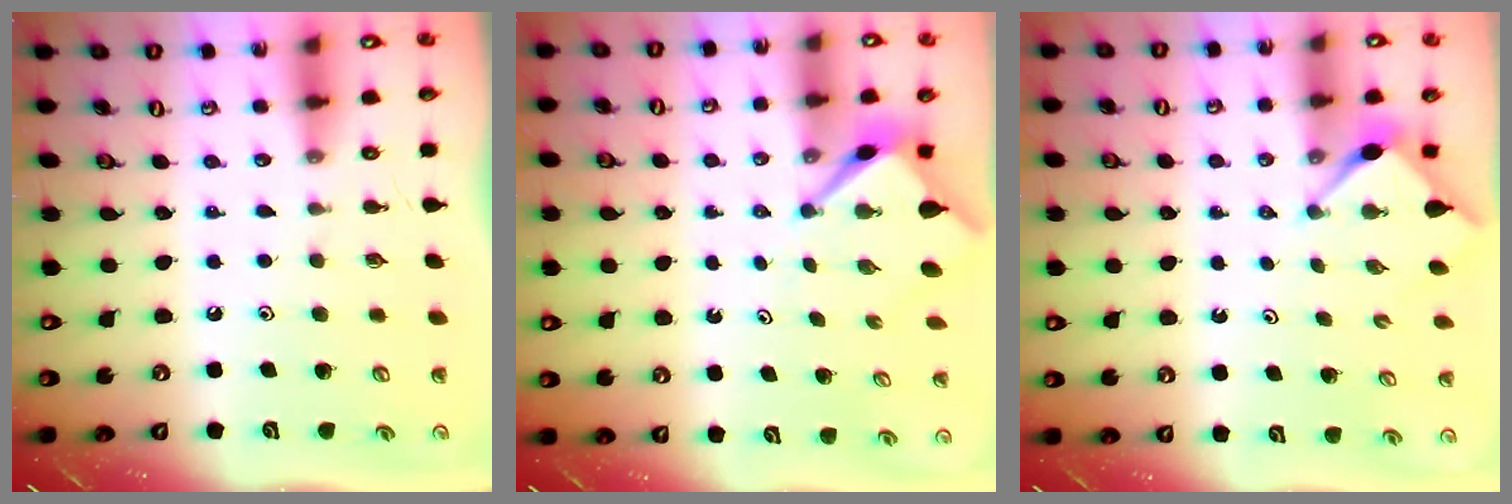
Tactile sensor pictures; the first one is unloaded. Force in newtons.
{"total": 3.1, "press": 3.1, "slide": 0.2}
{"total": 2.8, "press": 2.7, "slide": 0.3}